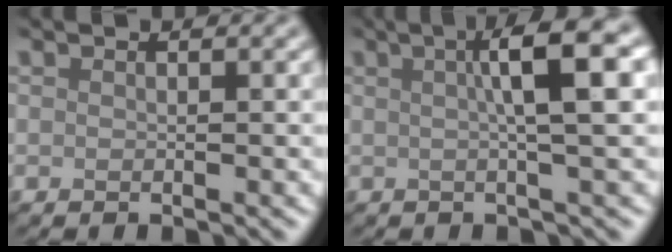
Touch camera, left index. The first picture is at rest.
{"total": 6.3, "force": [1.4, 1.0, 6.1], "torque": [-0.077, 0.017, 0.017]}